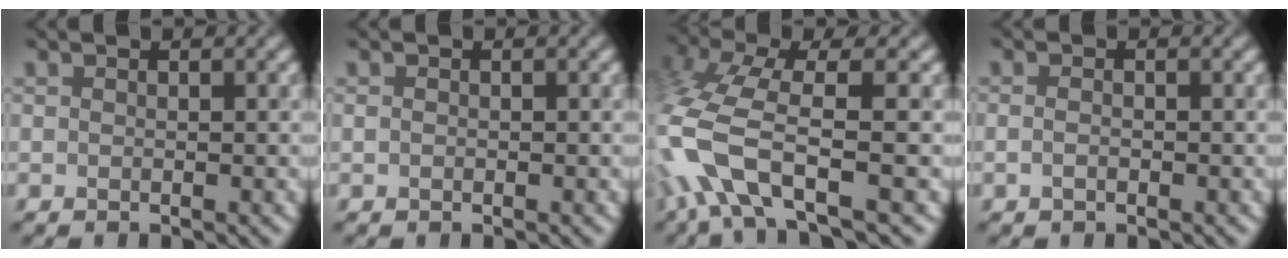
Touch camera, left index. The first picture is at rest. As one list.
[{"total": 0.0}, {"total": 8.4, "force": [-3.0, 2.9, 7.3], "torque": [-0.173, 0.002, -0.070]}, {"total": 0.6, "force": [-0.3, 0.3, 0.5], "torque": [-0.012, -0.003, -0.008]}]